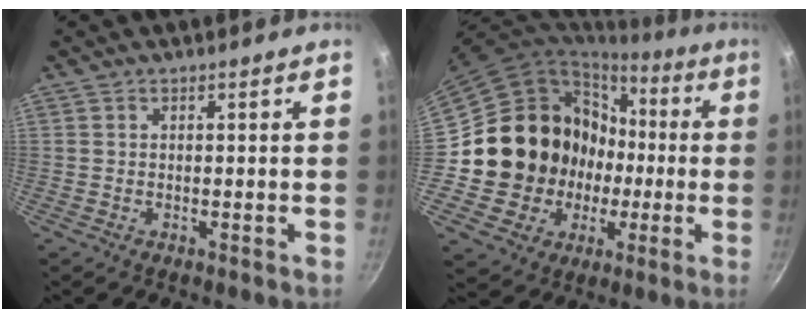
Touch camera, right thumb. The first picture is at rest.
{"total": 17.8, "force": [-0.7, 16.8, 5.9], "torque": [-0.069, 0.044, 0.009]}